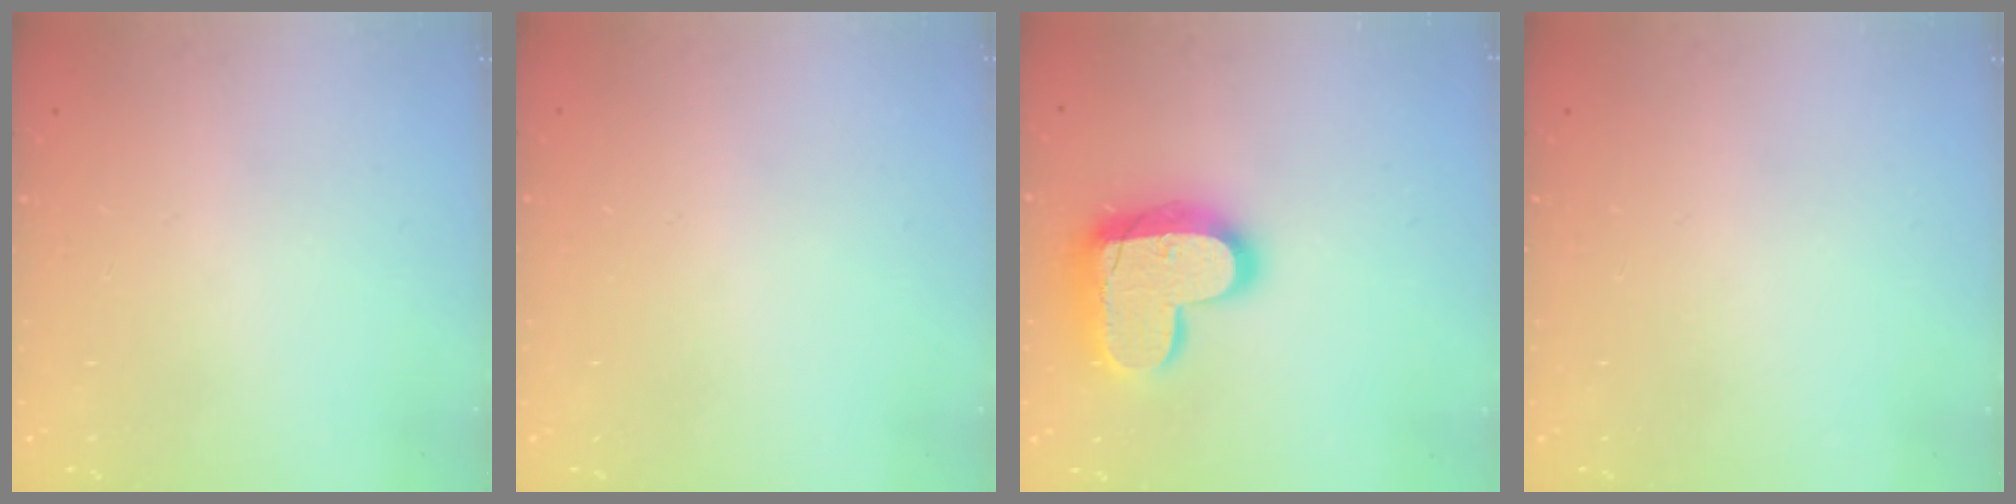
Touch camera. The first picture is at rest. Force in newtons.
{"total": 0.6, "press": 0.6, "slide": 0.2}
{"total": 18.0, "press": 18.0, "slide": 1.3}
{"total": 0.0}